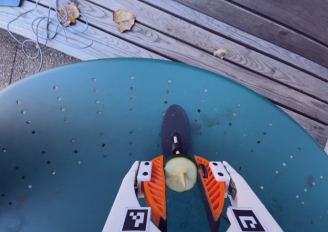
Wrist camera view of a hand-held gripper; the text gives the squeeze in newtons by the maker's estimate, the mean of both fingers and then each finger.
{"total": 11.7, "left": 11.4, "right": 11.9}